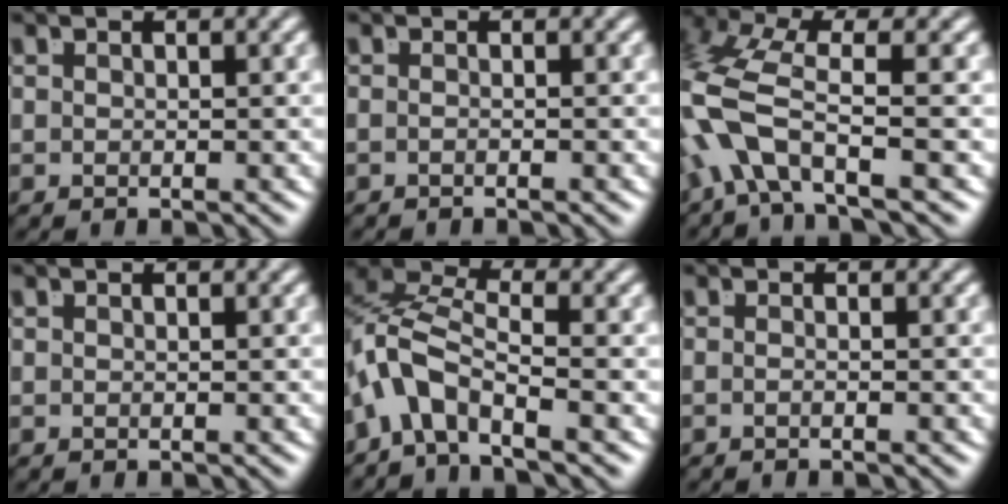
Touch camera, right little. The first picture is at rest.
{"total": 0.9, "force": [-0.7, -0.5, 0.3], "torque": [-0.003, 0.000, -0.014]}
{"total": 5.0, "force": [-1.3, 2.6, 4.1], "torque": [-0.127, -0.027, -0.012]}
{"total": 0.0}
{"total": 7.0, "force": [-1.4, 5.1, 4.6], "torque": [-0.128, -0.029, -0.023]}
{"total": 1.2, "force": [-0.9, -0.6, 0.6], "torque": [-0.010, -0.001, -0.016]}